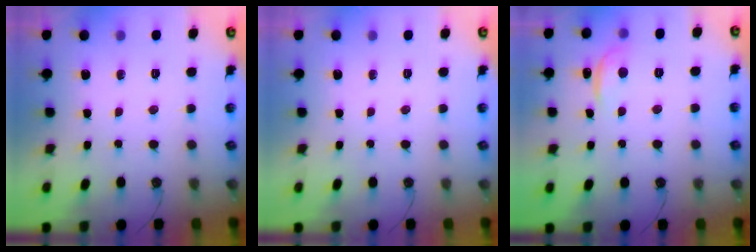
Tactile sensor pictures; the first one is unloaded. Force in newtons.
{"total": 0.0}
{"total": 2.6, "press": 2.5, "slide": 0.7}